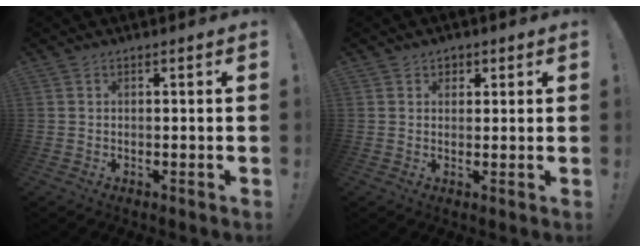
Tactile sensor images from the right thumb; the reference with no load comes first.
{"total": 2.1, "force": [1.0, 1.9, 0.3], "torque": [0.005, -0.003, 0.014]}